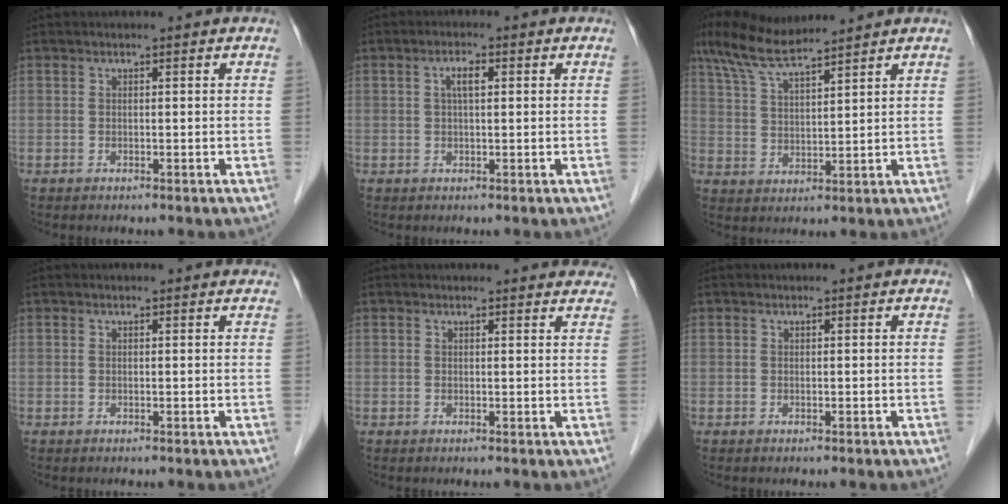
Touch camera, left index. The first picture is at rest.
{"total": 2.4, "force": [0.6, 0.7, 2.2], "torque": [-0.043, 0.009, 0.012]}
{"total": 8.8, "force": [7.6, 0.4, 4.4], "torque": [-0.093, 0.031, 0.146]}
{"total": 2.6, "force": [2.5, 0.6, 0.5], "torque": [-0.010, 0.012, 0.020]}
{"total": 9.0, "force": [8.6, 1.9, 1.7], "torque": [0.008, 0.004, 0.070]}
{"total": 0.6, "force": [0.6, 0.2, 0.1], "torque": [-0.006, 0.009, 0.010]}